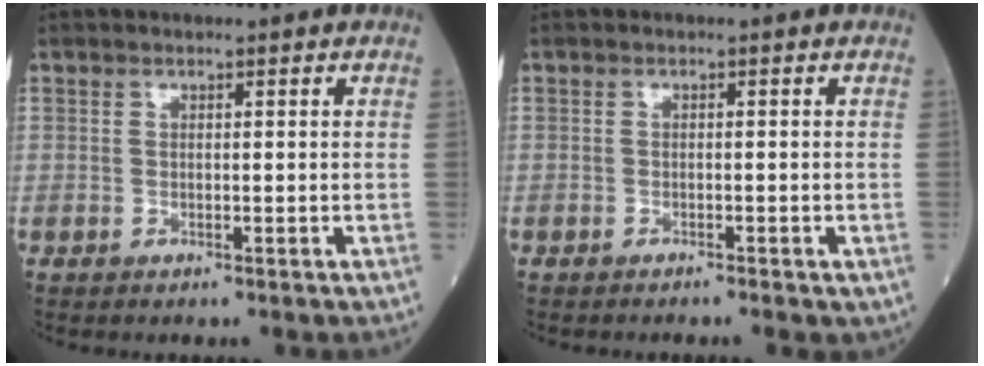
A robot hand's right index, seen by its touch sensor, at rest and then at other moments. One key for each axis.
{"total": 1.7, "fx": -1.2, "fy": 0.6, "fz": 1.1, "tx": -0.015, "ty": -0.002, "tz": -0.014}